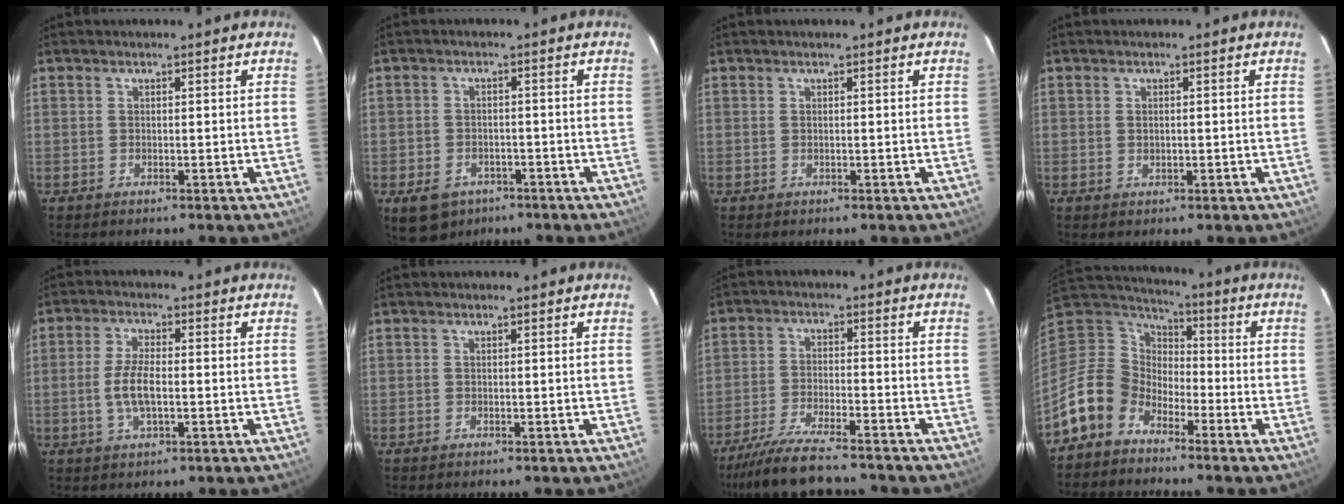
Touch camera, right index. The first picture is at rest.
{"total": 7.8, "force": [-4.7, 5.4, 3.3], "torque": [-0.078, 0.001, -0.063]}
{"total": 0.0}
{"total": 1.0, "force": [0.0, 0.8, 0.5], "torque": [-0.007, 0.000, 0.002]}
{"total": 5.9, "force": [-1.1, 2.1, 5.4], "torque": [-0.112, 0.000, -0.020]}
{"total": 0.0}
{"total": 13.7, "force": [-12.1, 1.9, 6.1], "torque": [-0.142, -0.025, -0.206]}
{"total": 11.6, "force": [-8.2, 7.8, 3.0], "torque": [-0.083, 0.027, -0.166]}